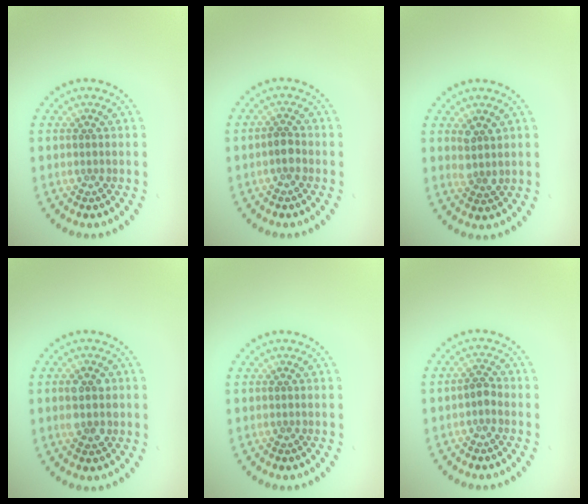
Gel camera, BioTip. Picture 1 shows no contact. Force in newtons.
{"total": 1.3, "press": 1.2, "slide": 0.6}
{"total": 1.8, "press": 1.5, "slide": 0.9}
{"total": 2.8, "press": 2.8, "slide": 0.3}
{"total": 0.0}
{"total": 1.2, "press": 1.0, "slide": 0.6}